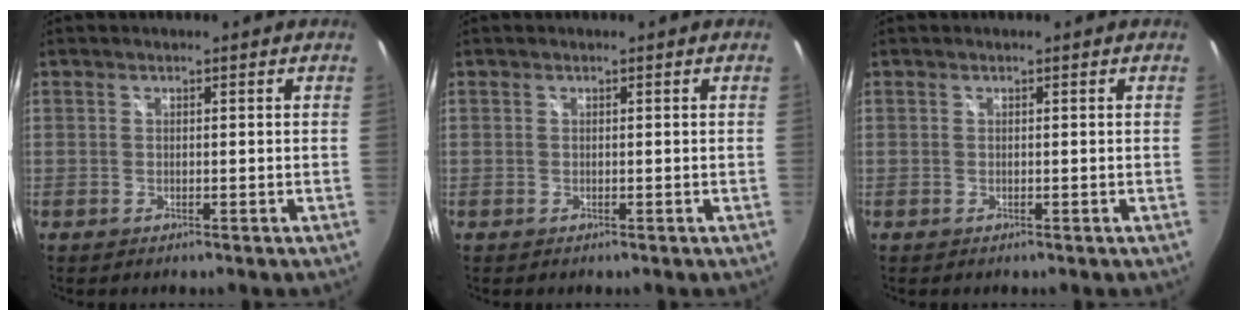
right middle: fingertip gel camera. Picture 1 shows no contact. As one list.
[{"total": 0.0}, {"total": 0.0}]